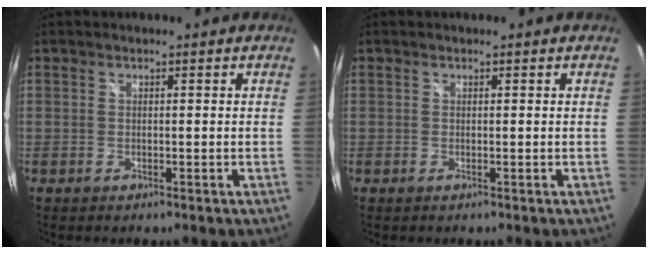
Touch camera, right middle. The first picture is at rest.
{"total": 0.0}